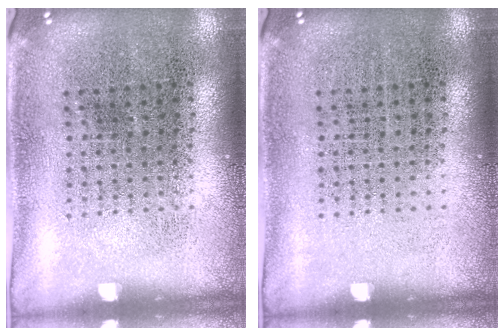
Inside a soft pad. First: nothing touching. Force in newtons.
{"total": 0.0}